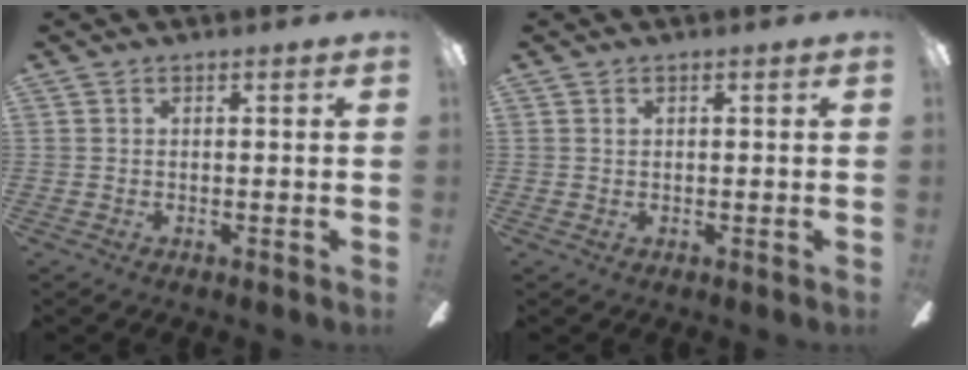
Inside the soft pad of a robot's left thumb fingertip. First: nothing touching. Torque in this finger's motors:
{"motor_torque": [-0.08, -0.05, 0.05, -0.21, 0.01]}